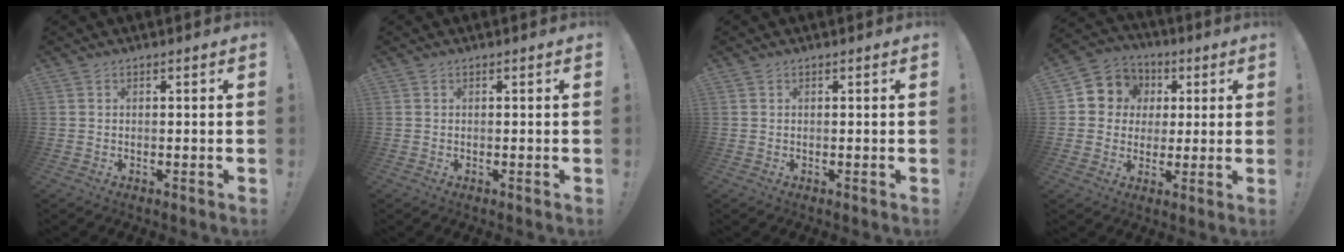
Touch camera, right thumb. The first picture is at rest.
{"total": 0.0}
{"total": 0.0}
{"total": 8.5, "force": [1.2, 8.1, 2.2], "torque": [-0.028, -0.003, 0.030]}